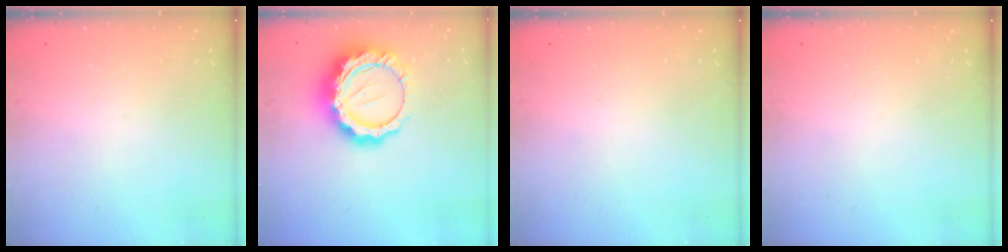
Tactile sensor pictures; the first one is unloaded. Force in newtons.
{"total": 16.0, "press": 16.0, "slide": 1.2}
{"total": 0.0}
{"total": 0.0}